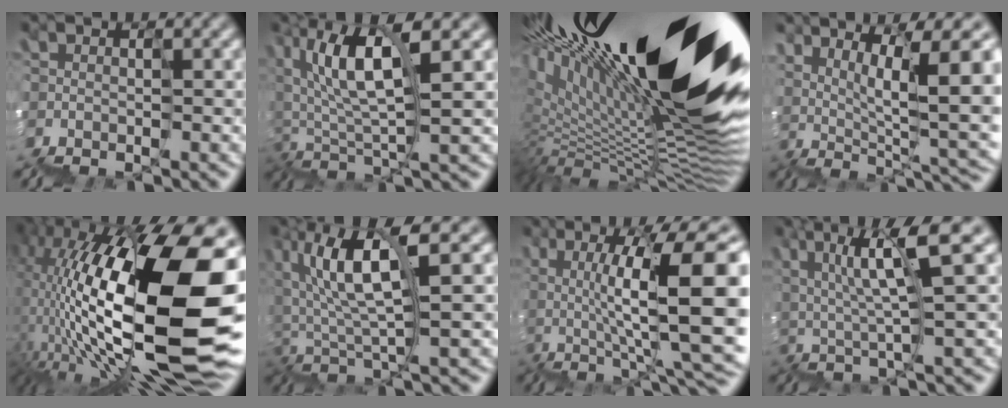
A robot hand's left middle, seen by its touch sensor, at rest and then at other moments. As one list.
[{"total": 6.3, "force": [2.5, 1.9, 5.5], "torque": [-0.092, 0.013, 0.045]}, {"total": 19.3, "force": [8.0, 6.4, 16.3], "torque": [-0.250, 0.022, 0.146]}, {"total": 8.1, "force": [1.5, 1.5, 7.8], "torque": [-0.091, 0.011, 0.043]}, {"total": 18.0, "force": [1.1, 7.2, 16.5], "torque": [-0.300, 0.017, 0.026]}, {"total": 6.1, "force": [1.6, 1.4, 5.7], "torque": [-0.099, 0.020, 0.028]}, {"total": 10.2, "force": [1.0, 2.8, 9.8], "torque": [-0.115, 0.022, 0.029]}, {"total": 5.3, "force": [2.4, 0.5, 4.7], "torque": [-0.057, 0.008, 0.042]}]